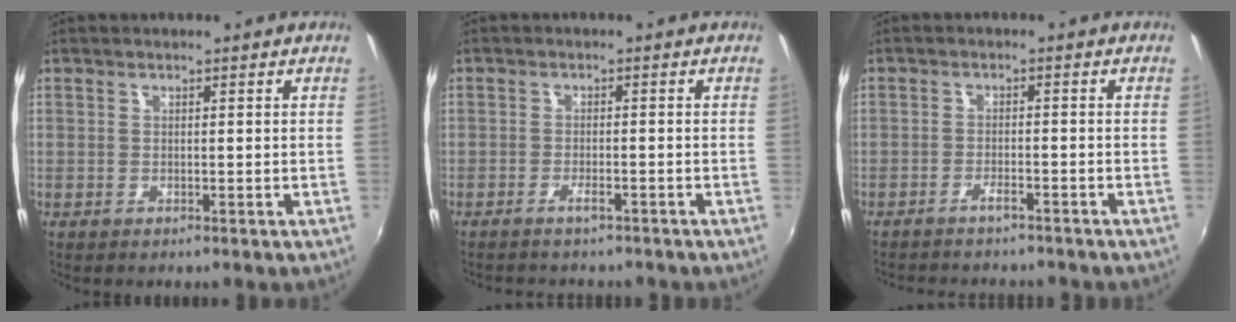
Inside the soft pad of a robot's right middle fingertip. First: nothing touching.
{"total": 2.6, "force": [-2.3, 0.5, 1.1], "torque": [-0.031, 0.000, -0.036]}
{"total": 6.1, "force": [-5.5, 1.3, 2.3], "torque": [-0.059, -0.008, -0.081]}